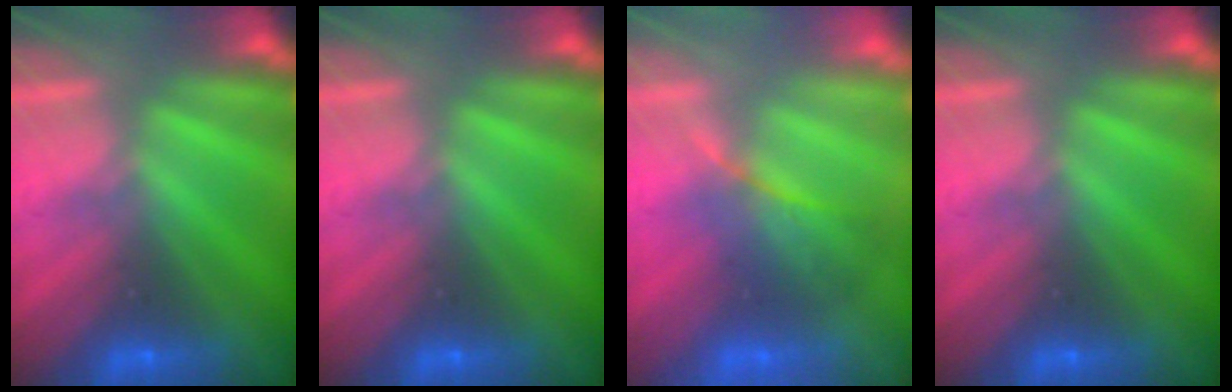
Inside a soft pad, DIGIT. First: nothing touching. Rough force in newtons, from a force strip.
{"total": 0.0}
{"total": 2.3}
{"total": 0.0}